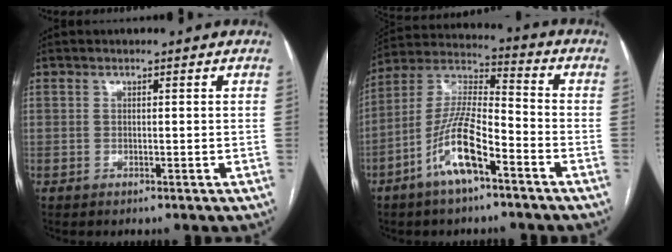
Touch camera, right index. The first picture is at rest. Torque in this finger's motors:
{"motor_torque": [0.74, -0.64, 0.08, 0.00]}